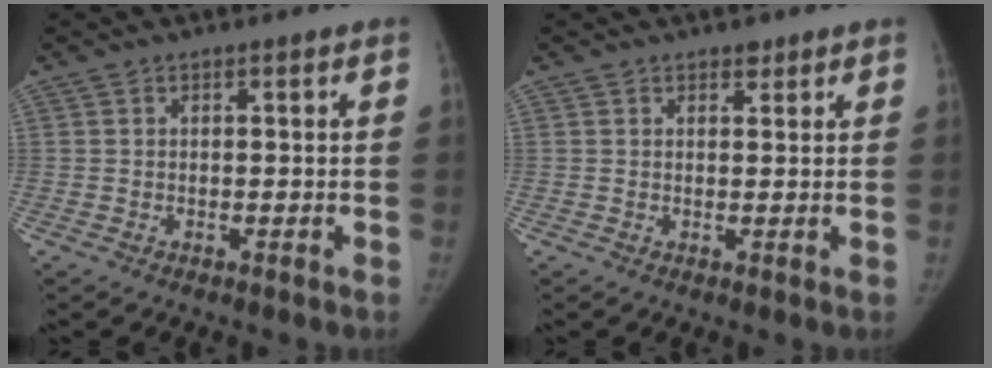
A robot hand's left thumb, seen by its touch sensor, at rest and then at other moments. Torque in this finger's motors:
{"motor_torque": [0.59, 0.05, 0.10, -0.07, 0.09]}